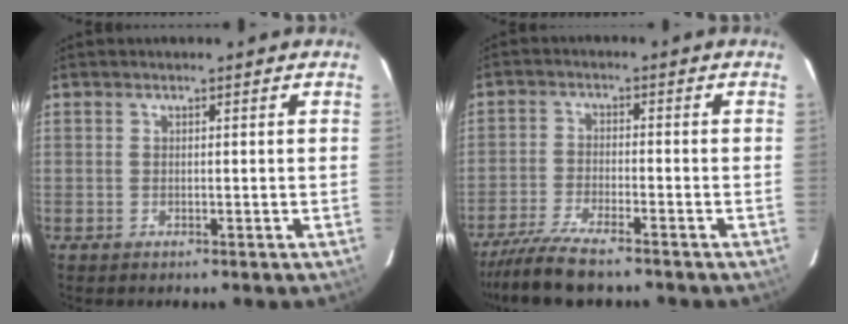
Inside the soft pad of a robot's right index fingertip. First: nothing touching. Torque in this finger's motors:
{"motor_torque": [0.67, -0.62, 0.37, 0.08]}